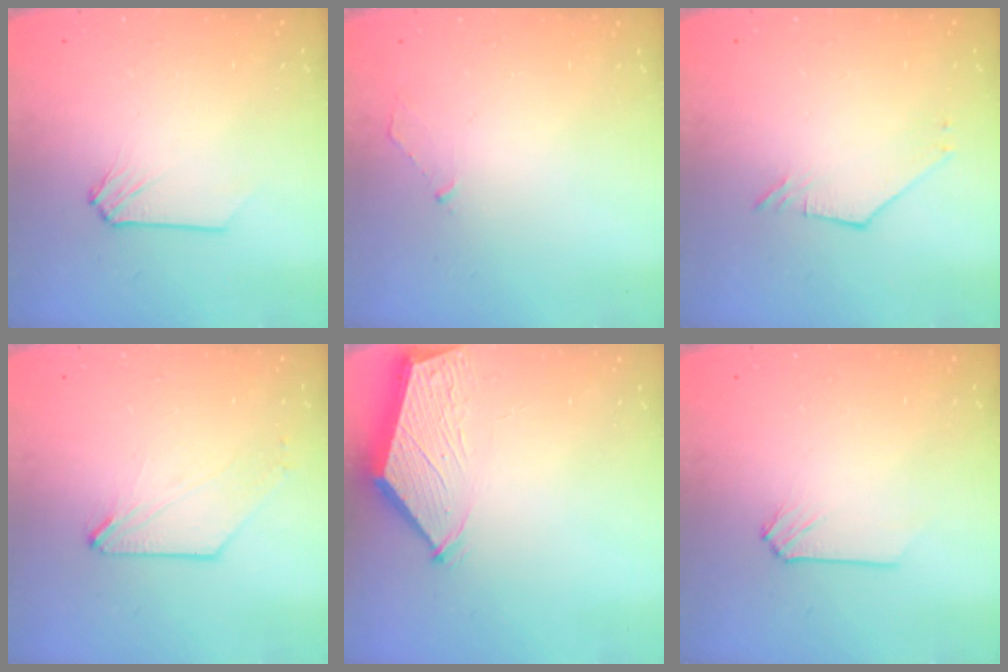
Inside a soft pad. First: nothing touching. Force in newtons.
{"total": 2.2, "press": 2.1, "slide": 0.4}
{"total": 2.2, "press": 2.2, "slide": 0.4}
{"total": 0.7, "press": 0.7, "slide": 0.1}
{"total": 2.9, "press": 2.9, "slide": 0.4}
{"total": 0.0}